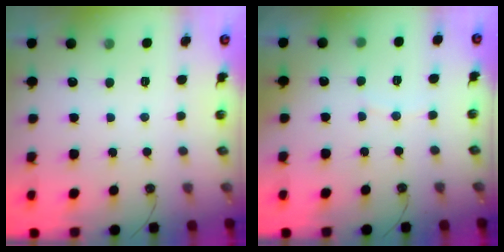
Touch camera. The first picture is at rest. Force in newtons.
{"total": 3.7, "press": 3.7, "slide": 0.4}